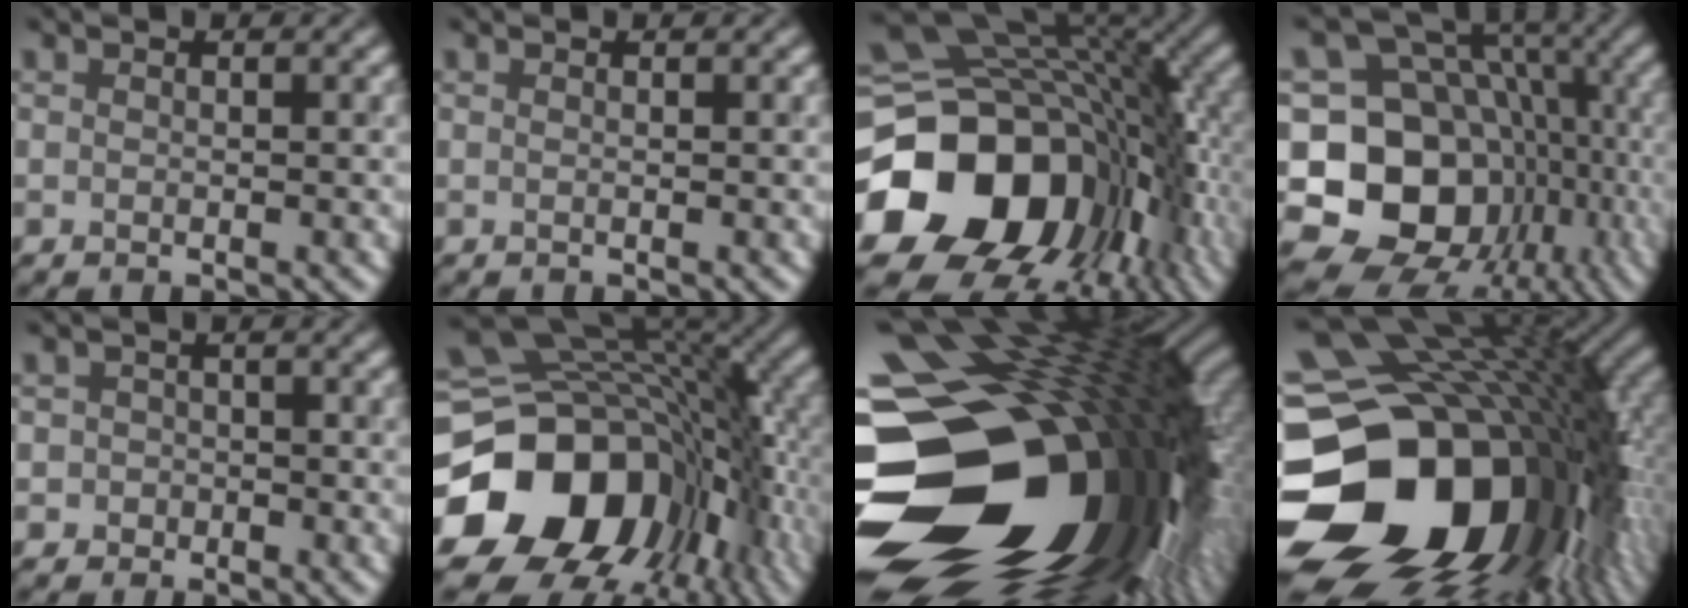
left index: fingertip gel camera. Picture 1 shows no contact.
{"total": 0.0}
{"total": 20.5, "force": [-5.1, 15.9, 12.0], "torque": [-0.250, -0.034, -0.062]}
{"total": 17.0, "force": [-4.2, 13.8, 8.9], "torque": [-0.168, 0.006, -0.071]}
{"total": 2.2, "force": [-0.7, 2.1, 0.1], "torque": [0.029, 0.007, -0.023]}
{"total": 19.4, "force": [-5.8, 14.8, 11.1], "torque": [-0.229, -0.032, -0.079]}
{"total": 21.1, "force": [-4.6, 12.9, 16.0], "torque": [-0.289, -0.015, -0.067]}
{"total": 21.0, "force": [-4.3, 14.5, 14.5], "torque": [-0.283, -0.034, -0.052]}